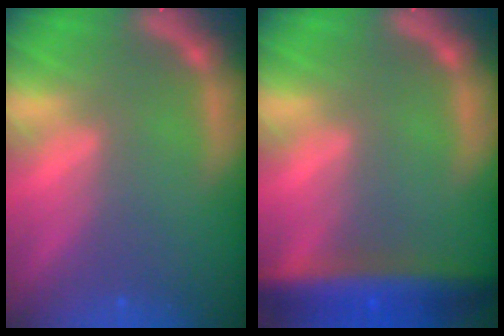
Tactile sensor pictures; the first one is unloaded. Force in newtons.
{"total": 7.4}